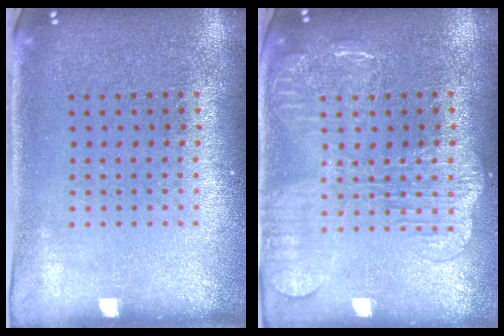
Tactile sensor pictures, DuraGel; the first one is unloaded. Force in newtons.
{"total": 2.2, "press": 2.1, "slide": 0.4}